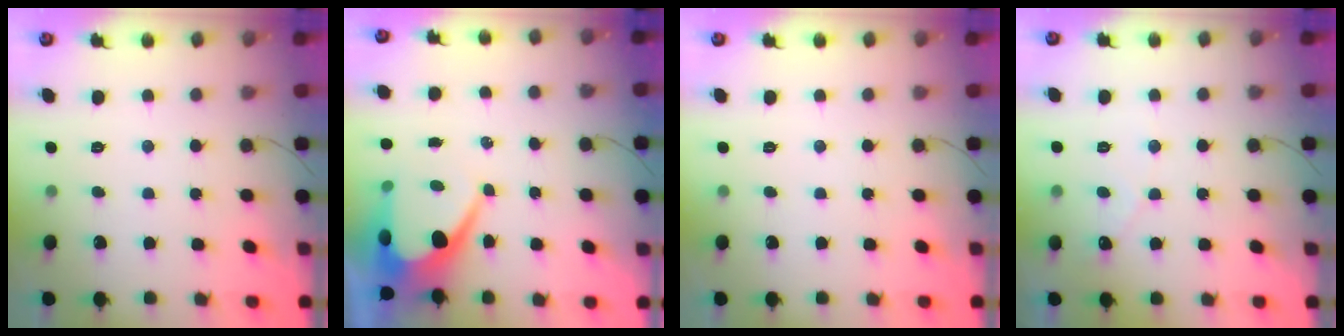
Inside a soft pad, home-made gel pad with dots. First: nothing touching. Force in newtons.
{"total": 10.2, "press": 10.2, "slide": 0.7}
{"total": 0.0}
{"total": 2.4, "press": 2.4, "slide": 0.1}